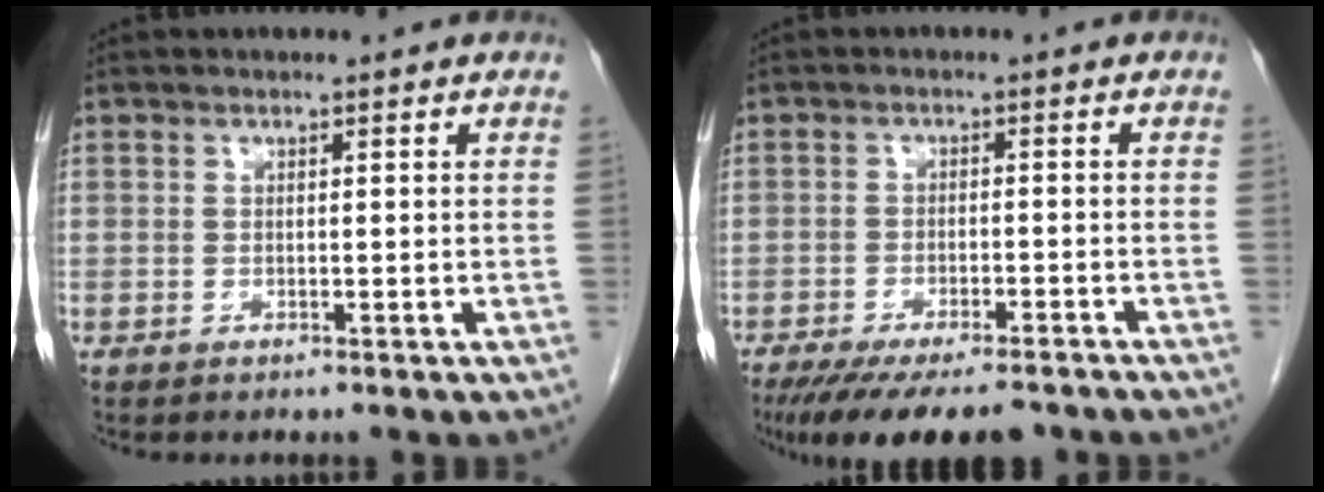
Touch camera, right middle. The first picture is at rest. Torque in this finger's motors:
{"motor_torque": [1.32, -0.82, 0.17, 0.10]}